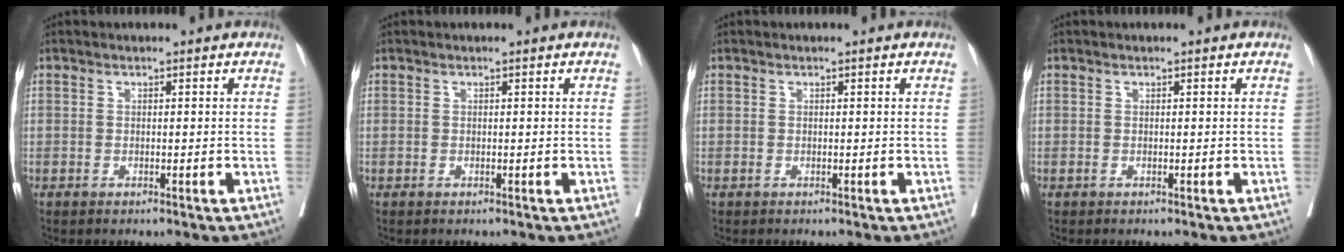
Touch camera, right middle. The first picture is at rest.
{"total": 0.0}
{"total": 0.0}
{"total": 0.0}